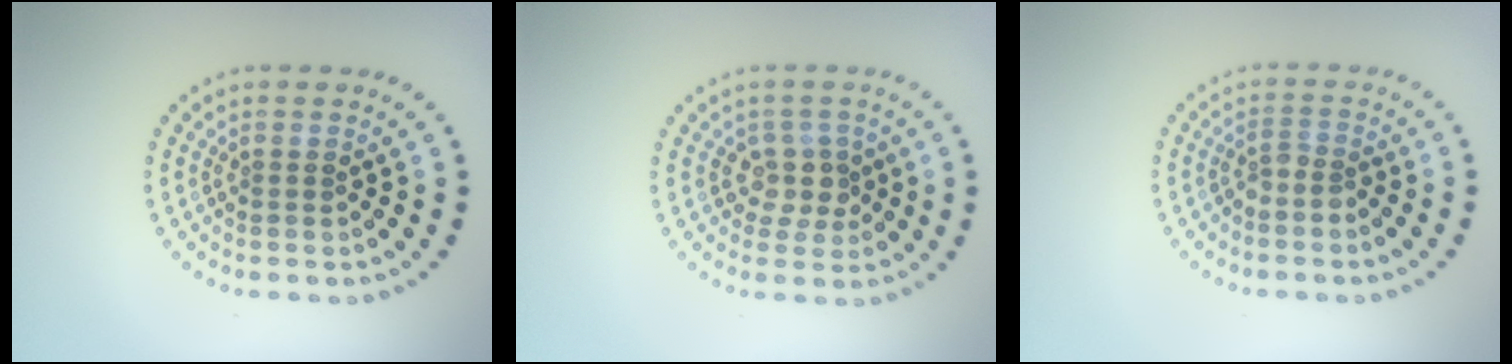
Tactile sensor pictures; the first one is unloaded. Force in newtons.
{"total": 2.5, "press": 2.1, "slide": 1.4}
{"total": 1.5, "press": 1.1, "slide": 1.0}